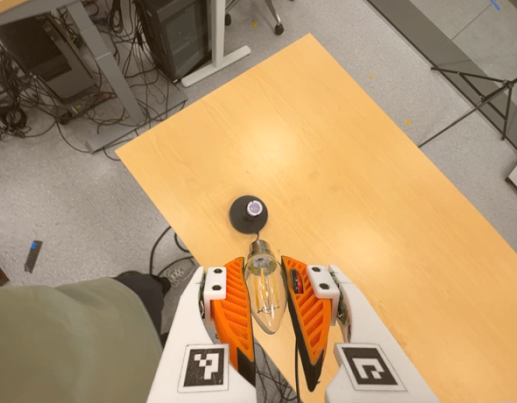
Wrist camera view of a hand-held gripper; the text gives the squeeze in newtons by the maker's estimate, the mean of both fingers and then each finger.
{"total": 19.0, "left": 20.9, "right": 17.1}